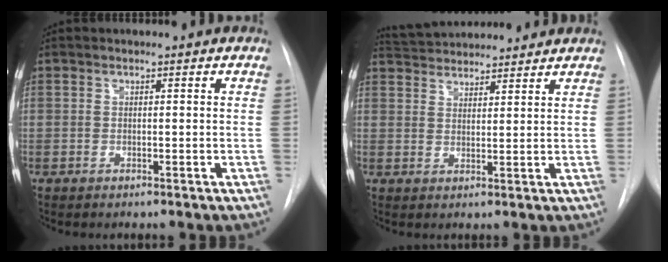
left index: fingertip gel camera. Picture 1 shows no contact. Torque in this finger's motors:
{"motor_torque": [-0.73, -1.02, -0.01, -0.01]}